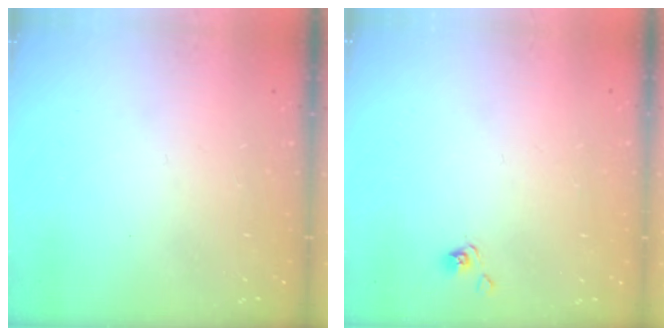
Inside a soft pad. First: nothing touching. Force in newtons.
{"total": 4.1, "press": 4.1, "slide": 0.2}